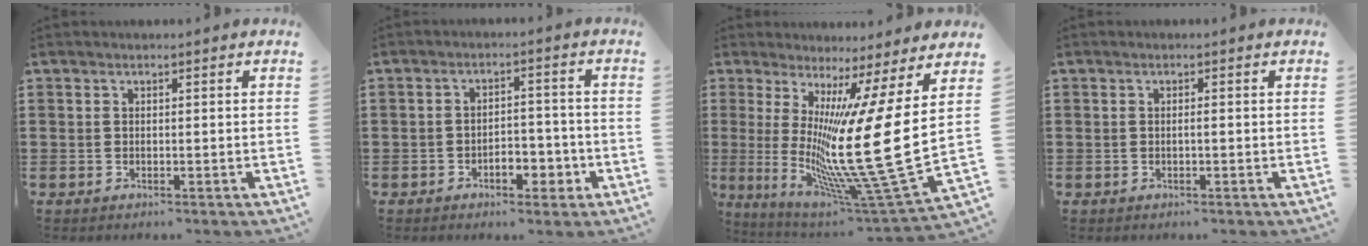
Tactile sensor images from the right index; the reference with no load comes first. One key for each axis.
{"total": 5.3, "fx": -2.5, "fy": 2.7, "fz": 3.8, "tx": -0.054, "ty": 0.006, "tz": -0.046}
{"total": 21.4, "fx": 1.8, "fy": 3.8, "fz": 21.0, "tx": -0.382, "ty": -0.069, "tz": 0.026}
{"total": 0.8, "fx": -0.2, "fy": 0.0, "fz": 0.8, "tx": -0.016, "ty": -0.004, "tz": -0.003}